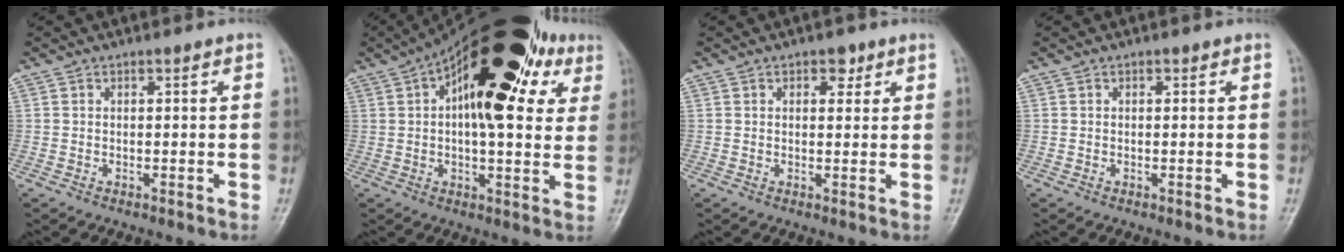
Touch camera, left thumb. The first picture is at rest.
{"total": 24.4, "force": [8.5, 11.1, 20.0], "torque": [-0.275, 0.024, 0.118]}
{"total": 2.7, "force": [1.5, 1.6, 1.6], "torque": [-0.004, -0.005, 0.018]}
{"total": 0.0}